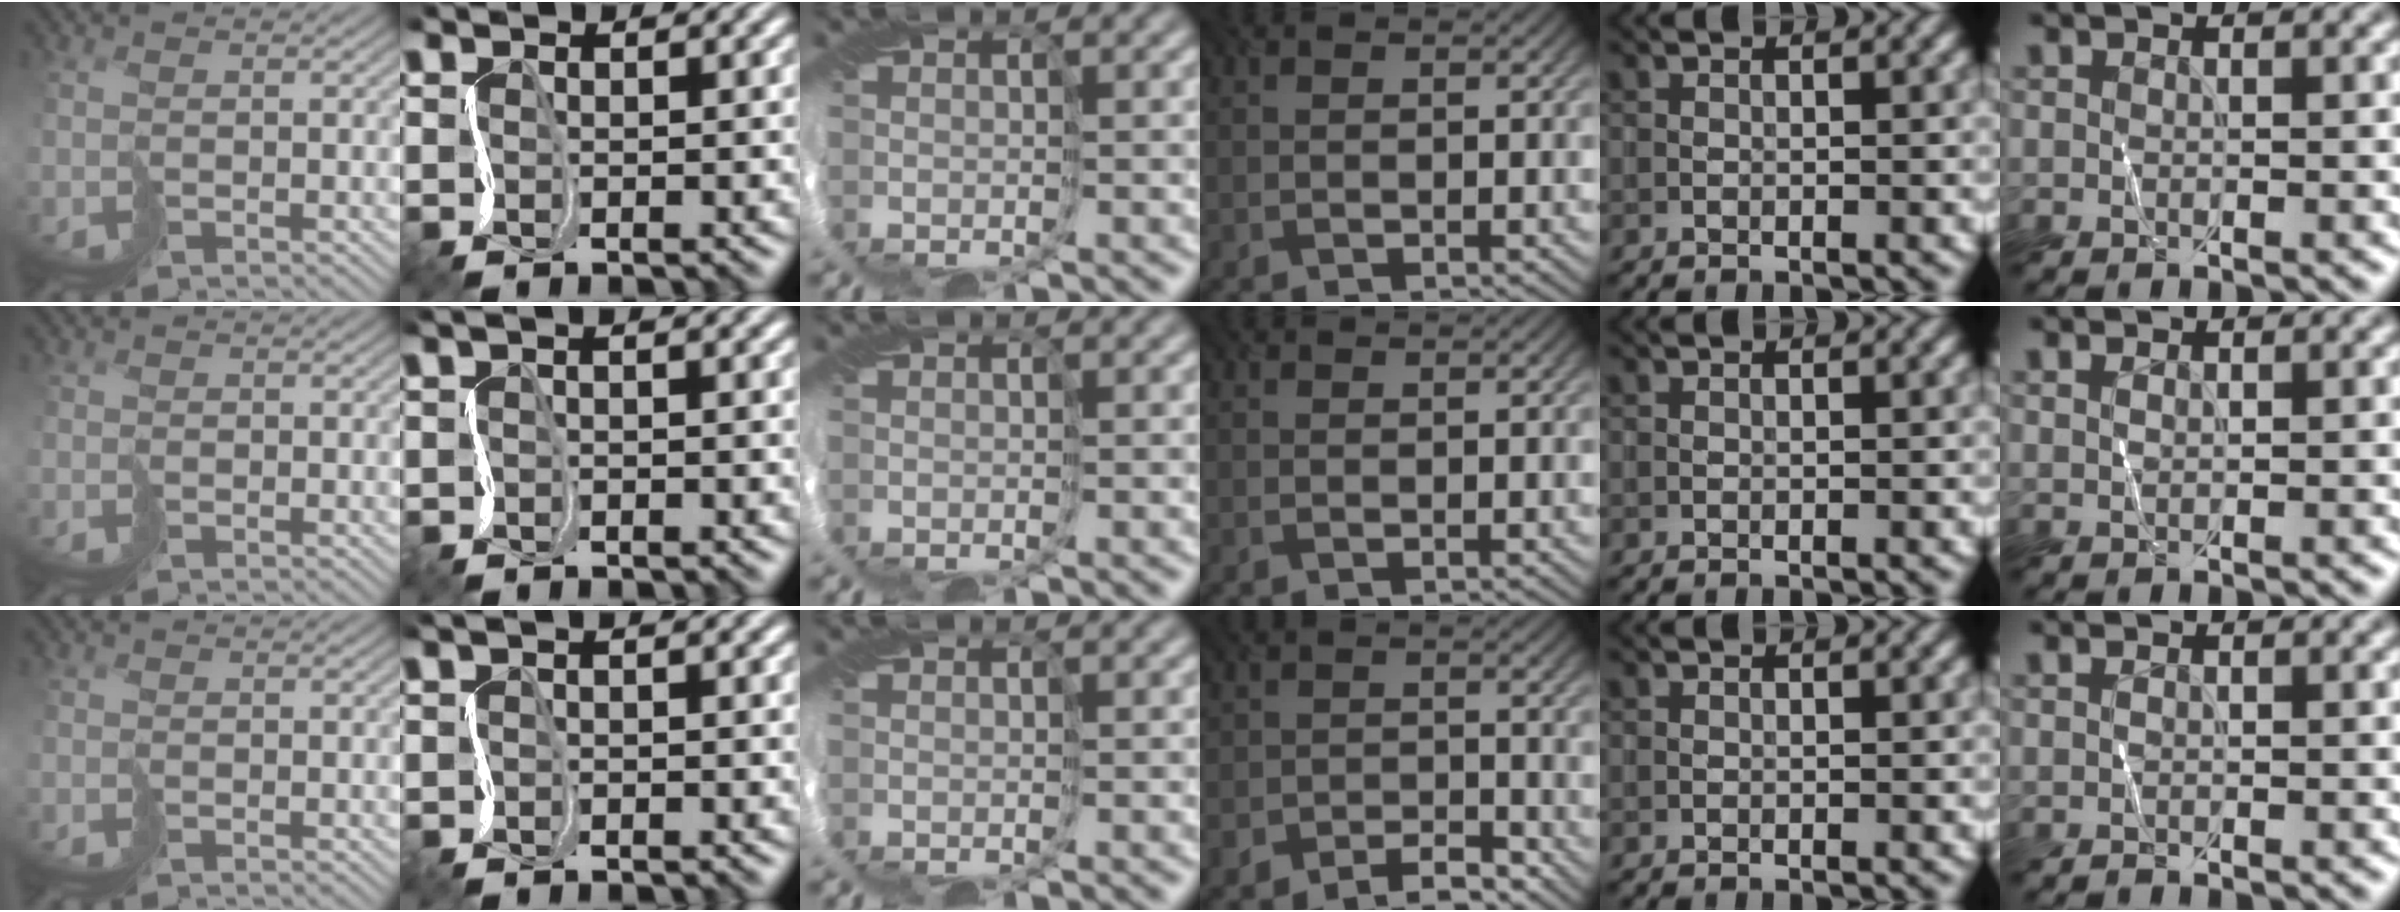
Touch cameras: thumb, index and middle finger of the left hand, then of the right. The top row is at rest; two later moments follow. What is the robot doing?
{"motion": "cut", "object": "paper"}